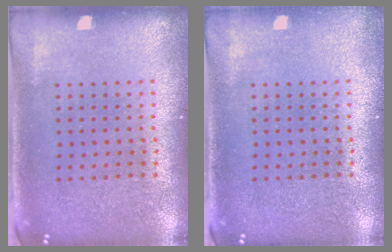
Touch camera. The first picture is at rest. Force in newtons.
{"total": 0.6, "press": 0.5, "slide": 0.2}